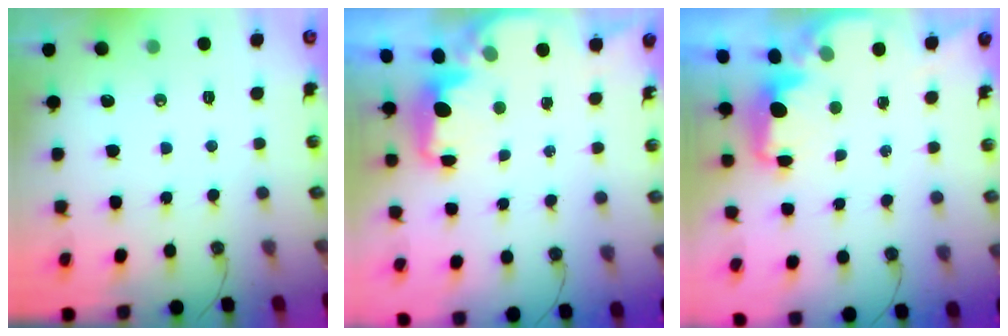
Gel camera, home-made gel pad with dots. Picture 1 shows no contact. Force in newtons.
{"total": 2.2, "press": 2.0, "slide": 0.8}
{"total": 2.2, "press": 2.1, "slide": 0.8}